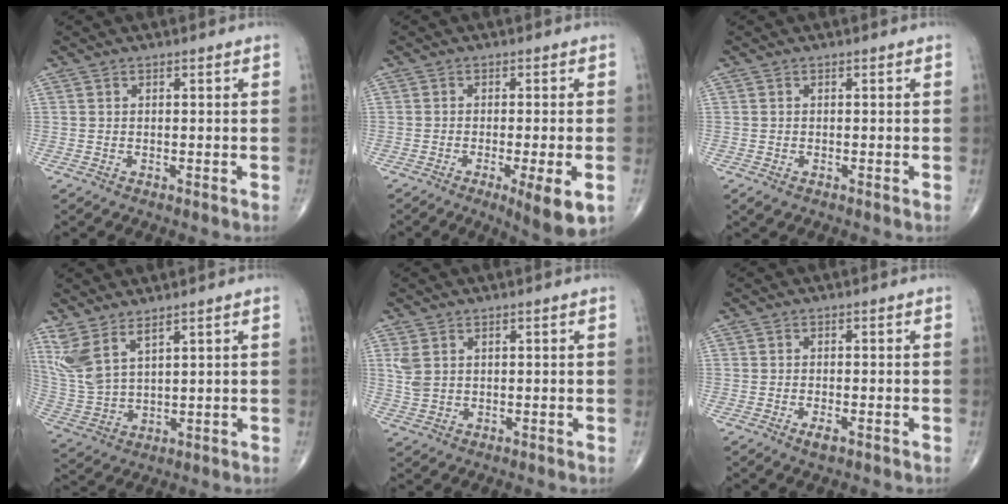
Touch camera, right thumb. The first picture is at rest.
{"total": 9.1, "force": [-4.1, 1.8, 8.0], "torque": [-0.110, -0.004, -0.055]}
{"total": 1.3, "force": [-0.7, 0.6, 0.9], "torque": [-0.018, -0.003, -0.011]}
{"total": 8.5, "force": [5.5, 3.2, 5.6], "torque": [-0.126, -0.023, 0.130]}
{"total": 3.3, "force": [1.2, 2.3, 2.1], "torque": [-0.047, 0.000, 0.034]}
{"total": 2.0, "force": [-1.1, 0.7, 1.5], "torque": [-0.027, -0.002, -0.020]}